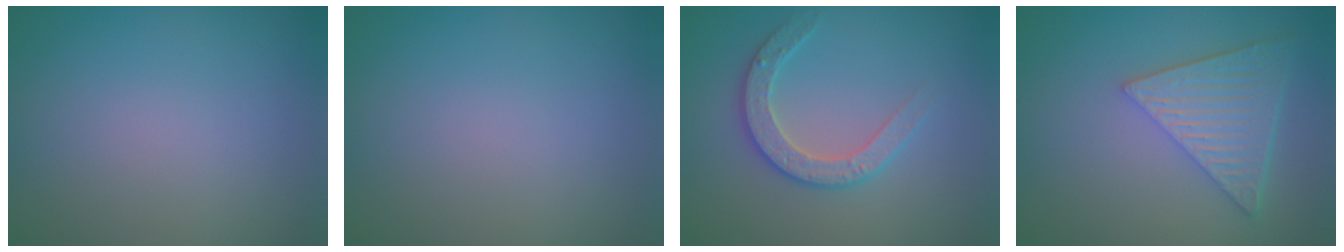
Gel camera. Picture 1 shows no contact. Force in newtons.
{"total": 0.0}
{"total": 2.9, "press": 2.8, "slide": 0.8}
{"total": 6.1, "press": 4.5, "slide": 4.2}